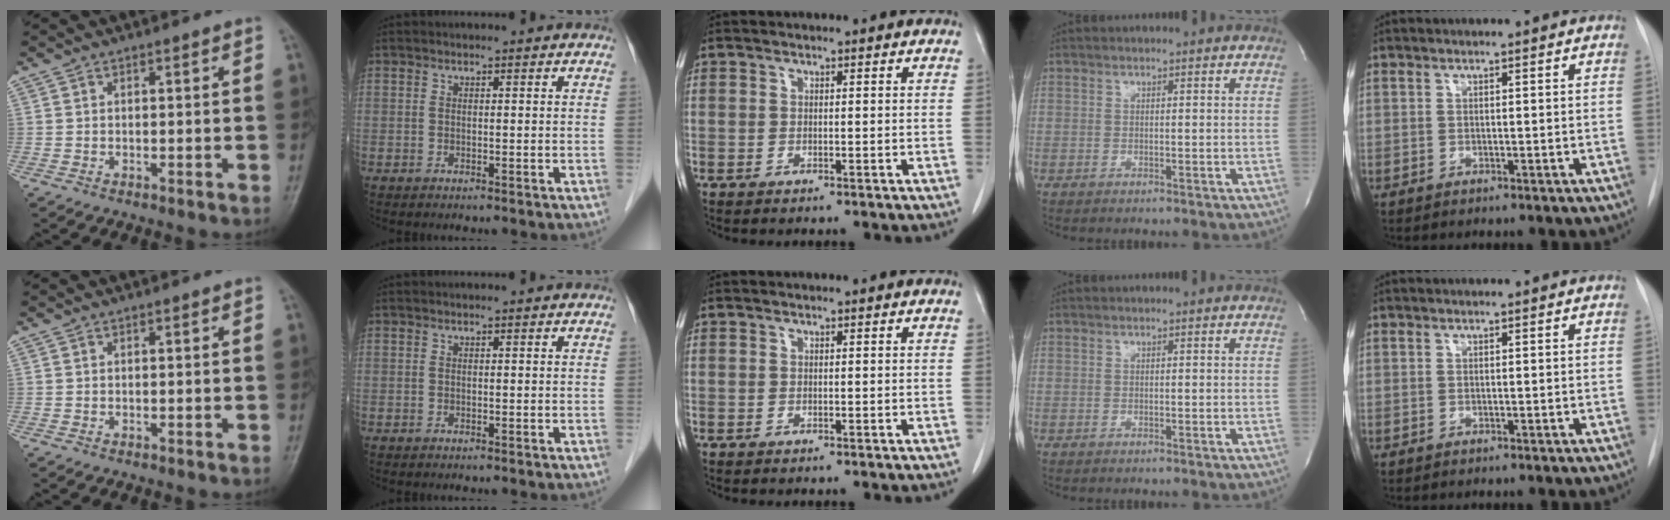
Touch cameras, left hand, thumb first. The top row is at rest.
{}